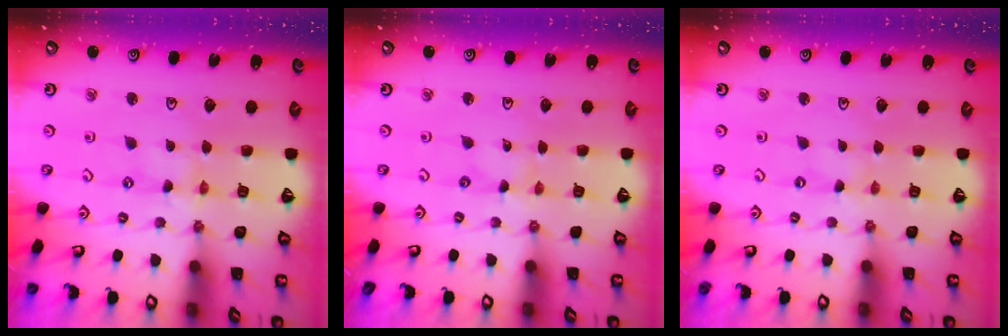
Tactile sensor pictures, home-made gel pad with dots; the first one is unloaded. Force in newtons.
{"total": 0.0}
{"total": 0.0}